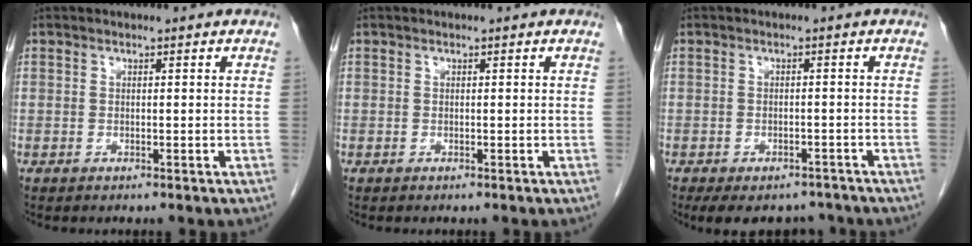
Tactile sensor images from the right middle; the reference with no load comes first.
{"total": 0.0}
{"total": 8.5, "force": [-7.0, 4.0, 2.8], "torque": [-0.036, 0.002, -0.089]}